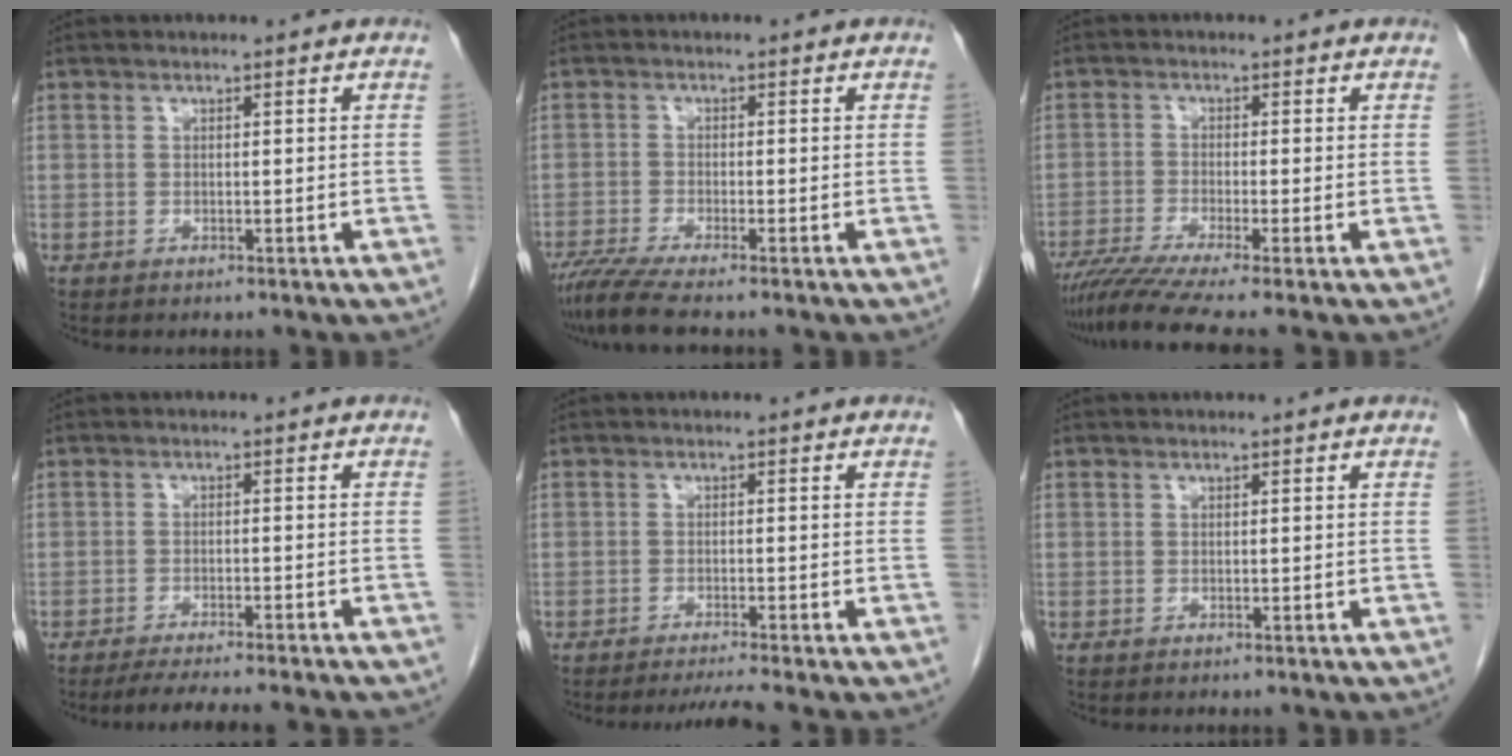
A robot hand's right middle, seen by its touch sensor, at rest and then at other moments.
{"total": 5.3, "force": [-4.2, -0.7, 3.1], "torque": [-0.060, -0.021, -0.080]}
{"total": 7.5, "force": [-5.9, -1.3, 4.6], "torque": [-0.078, -0.022, -0.098]}
{"total": 11.9, "force": [-10.5, 0.8, 5.5], "torque": [-0.070, -0.018, -0.137]}
{"total": 3.1, "force": [-2.6, -1.4, 0.9], "torque": [-0.022, -0.015, -0.045]}
{"total": 0.0}